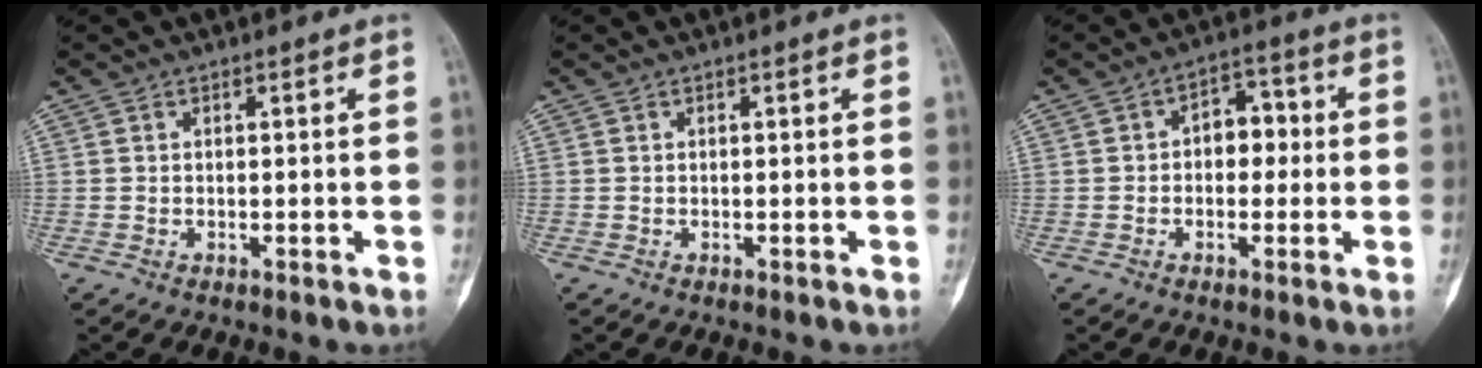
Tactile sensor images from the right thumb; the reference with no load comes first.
{"total": 0.0}
{"total": 6.2, "force": [0.0, 4.3, 4.5], "torque": [-0.033, 0.021, -0.009]}